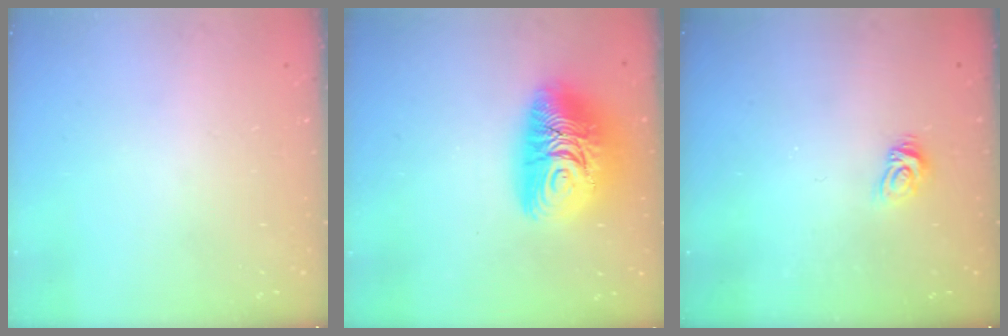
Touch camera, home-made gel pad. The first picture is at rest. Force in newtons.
{"total": 15.9, "press": 15.9, "slide": 1.3}
{"total": 5.5, "press": 5.5, "slide": 0.4}